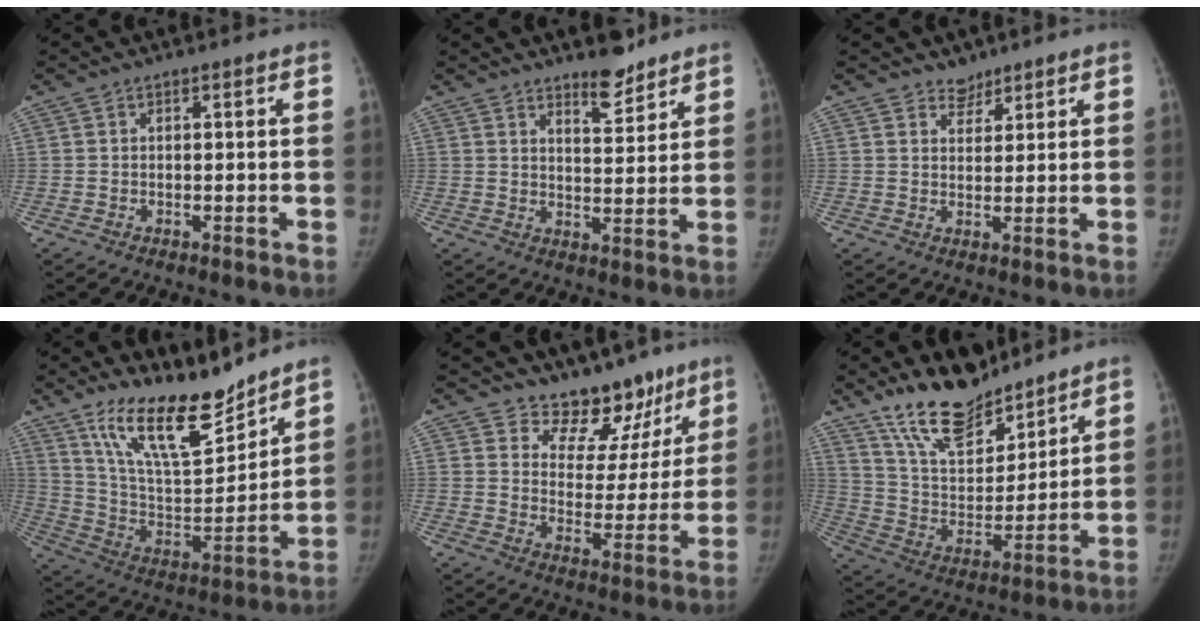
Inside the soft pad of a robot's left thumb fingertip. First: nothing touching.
{"total": 6.5, "force": [5.3, 2.2, 3.0], "torque": [-0.027, -0.044, 0.083]}
{"total": 2.9, "force": [2.4, 1.7, 0.1], "torque": [0.020, -0.017, 0.033]}
{"total": 18.2, "force": [14.2, 5.6, 10.0], "torque": [-0.132, -0.092, 0.260]}
{"total": 13.0, "force": [10.3, 7.3, 3.1], "torque": [0.019, -0.076, 0.141]}
{"total": 17.3, "force": [13.6, 7.0, 8.1], "torque": [-0.096, -0.080, 0.248]}